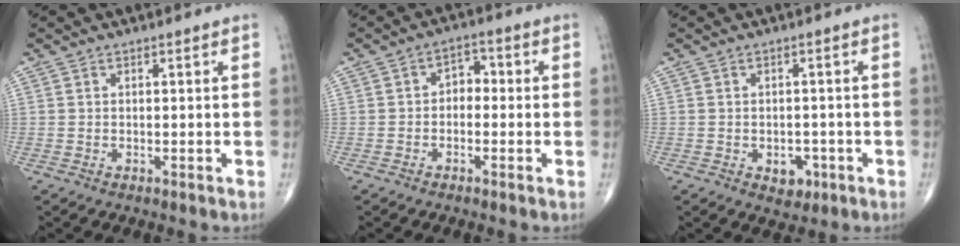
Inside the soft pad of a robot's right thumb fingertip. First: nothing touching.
{"total": 3.6, "force": [-0.5, 2.6, 2.5], "torque": [-0.019, 0.019, -0.022]}
{"total": 3.6, "force": [-1.4, 2.6, 2.1], "torque": [-0.010, 0.005, -0.013]}